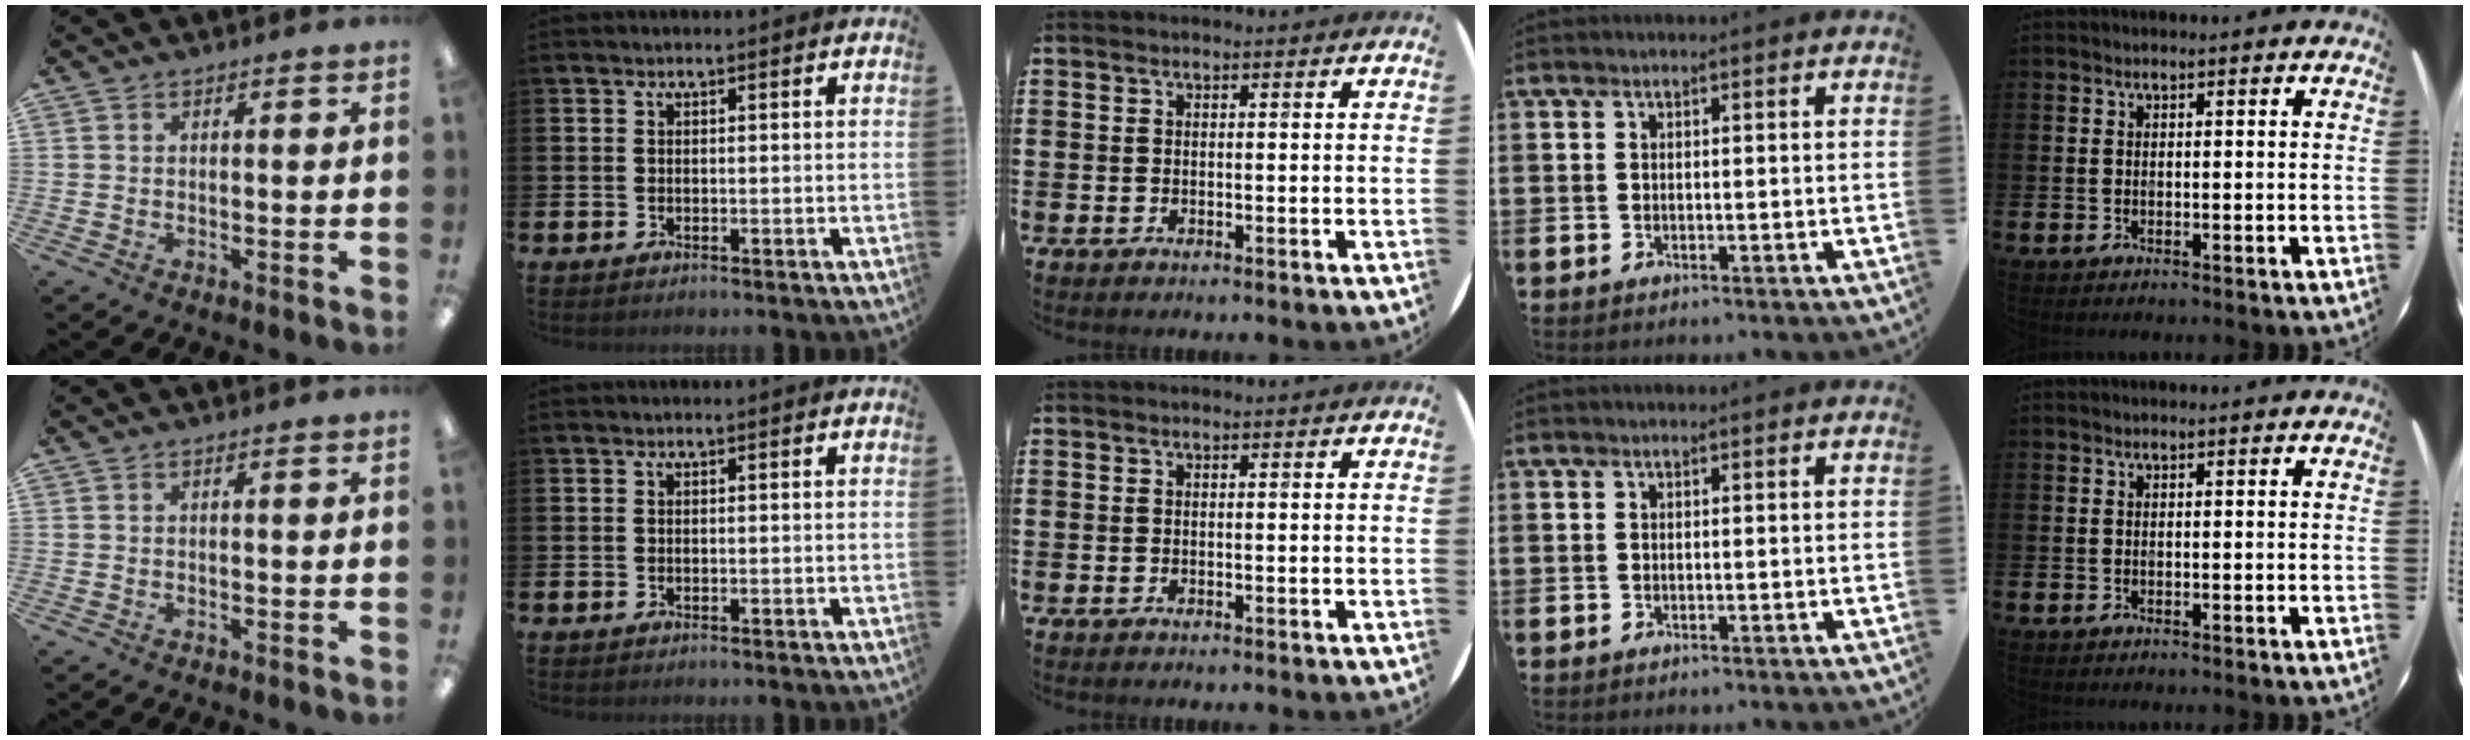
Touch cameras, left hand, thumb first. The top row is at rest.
{}